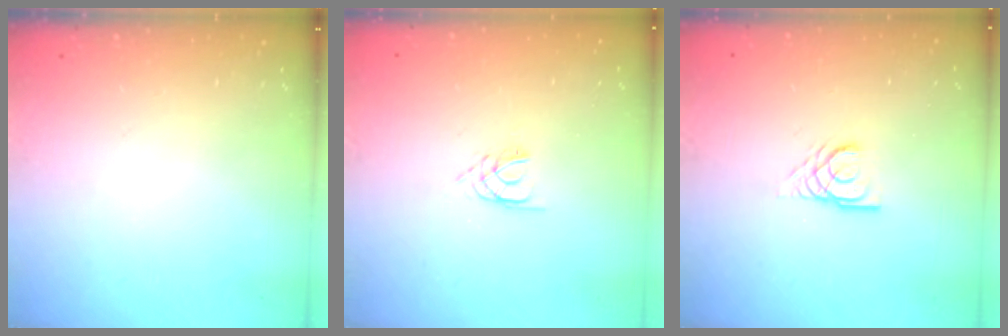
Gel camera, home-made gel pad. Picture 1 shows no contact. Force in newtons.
{"total": 2.1, "press": 2.1, "slide": 0.3}
{"total": 3.1, "press": 3.1, "slide": 0.1}